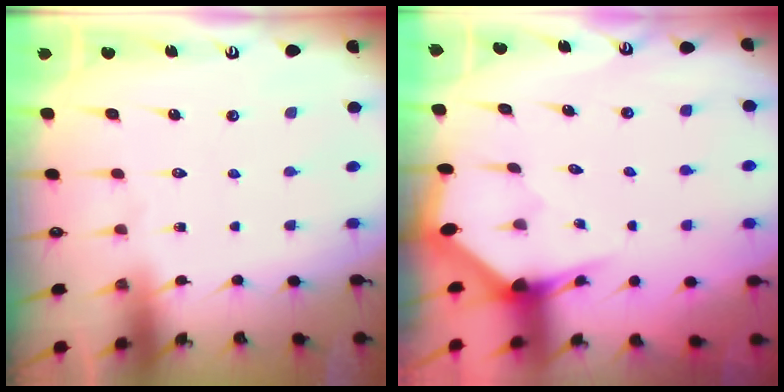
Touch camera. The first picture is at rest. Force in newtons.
{"total": 2.8, "press": 2.8, "slide": 0.1}